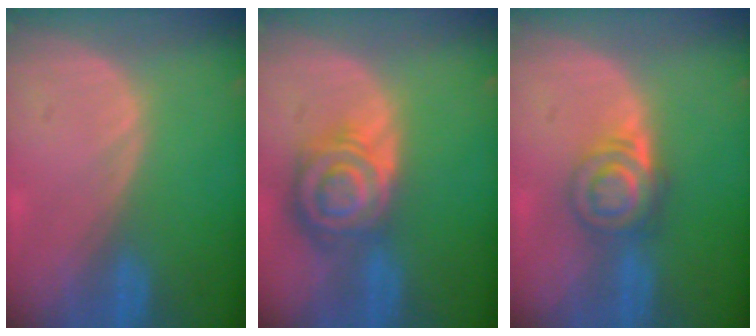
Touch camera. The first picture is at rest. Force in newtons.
{"total": 8.6, "press": 7.5, "slide": 4.1}
{"total": 6.3, "press": 5.5, "slide": 3.1}